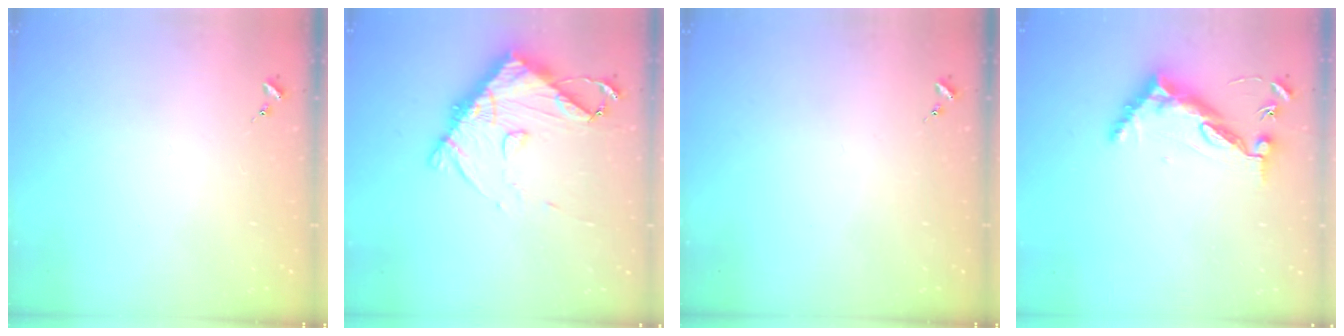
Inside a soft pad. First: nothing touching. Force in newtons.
{"total": 13.5, "press": 13.4, "slide": 1.5}
{"total": 0.0}
{"total": 12.1, "press": 12.0, "slide": 1.2}